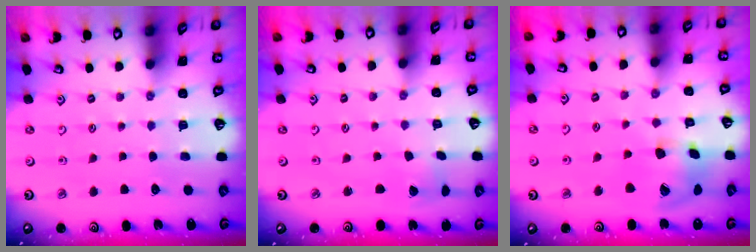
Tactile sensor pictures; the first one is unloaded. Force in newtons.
{"total": 2.9, "press": 2.9, "slide": 0.2}
{"total": 15.7, "press": 15.5, "slide": 2.3}